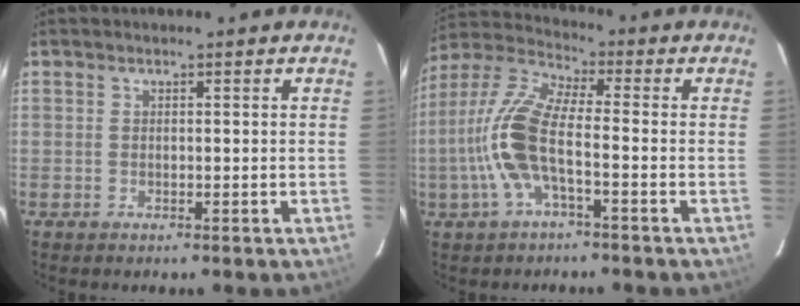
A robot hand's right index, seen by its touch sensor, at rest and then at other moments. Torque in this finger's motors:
{"motor_torque": [1.33, -0.81, 0.83, 0.21]}